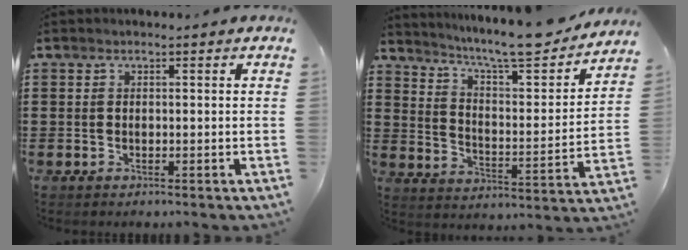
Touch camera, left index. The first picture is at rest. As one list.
[{"total": 9.3, "force": [8.4, 0.4, 3.9], "torque": [-0.095, -0.063, 0.137]}]